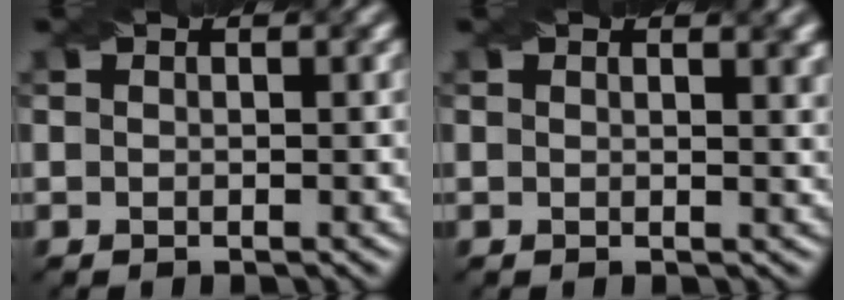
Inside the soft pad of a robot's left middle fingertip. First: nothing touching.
{"total": 2.4, "force": [1.5, 0.9, 1.6], "torque": [-0.009, 0.001, 0.017]}